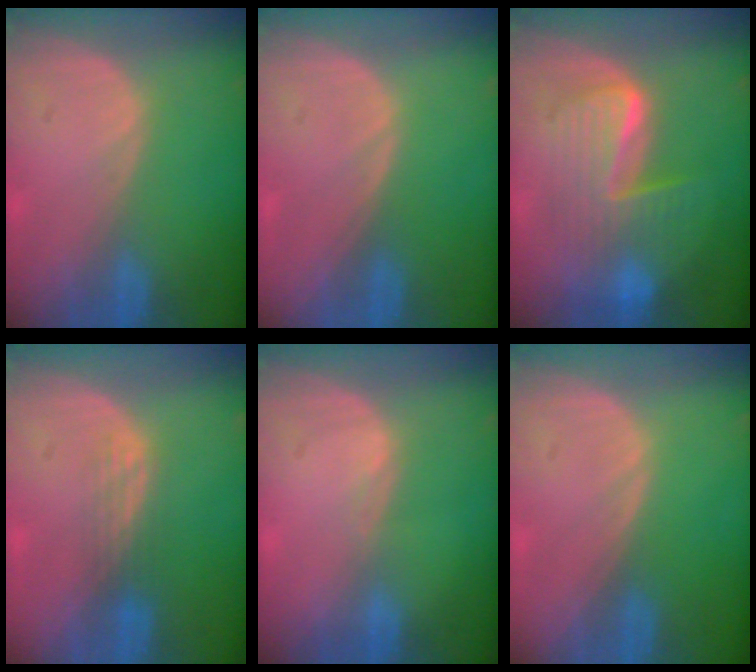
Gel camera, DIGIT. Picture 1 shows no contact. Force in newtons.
{"total": 0.0}
{"total": 8.6, "press": 8.5, "slide": 0.5}
{"total": 2.9, "press": 2.5, "slide": 1.5}
{"total": 0.6, "press": 0.5, "slide": 0.4}
{"total": 0.0}